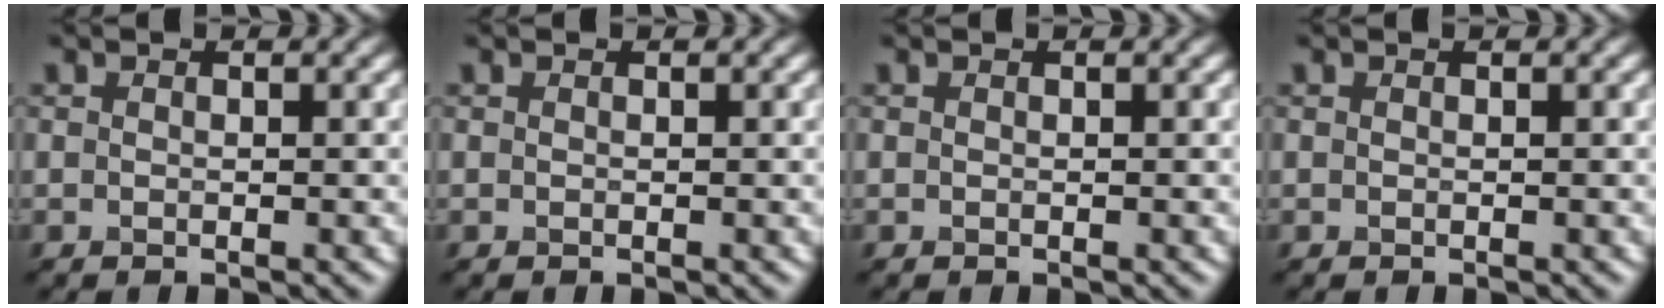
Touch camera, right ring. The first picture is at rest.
{"total": 0.0}
{"total": 0.0}
{"total": 0.0}